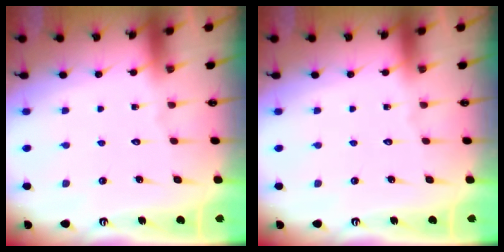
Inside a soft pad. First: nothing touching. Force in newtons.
{"total": 0.0}